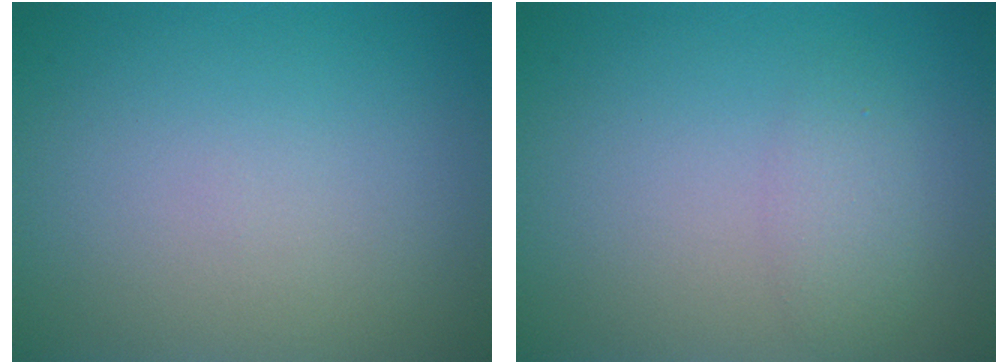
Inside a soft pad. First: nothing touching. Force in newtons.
{"total": 1.7, "press": 1.7, "slide": 0.1}